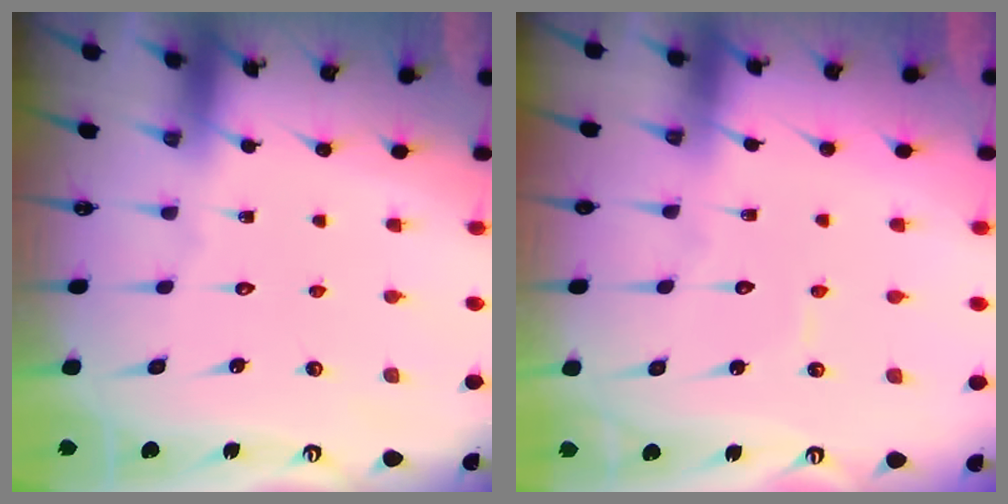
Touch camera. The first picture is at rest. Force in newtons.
{"total": 3.8, "press": 3.8, "slide": 0.4}